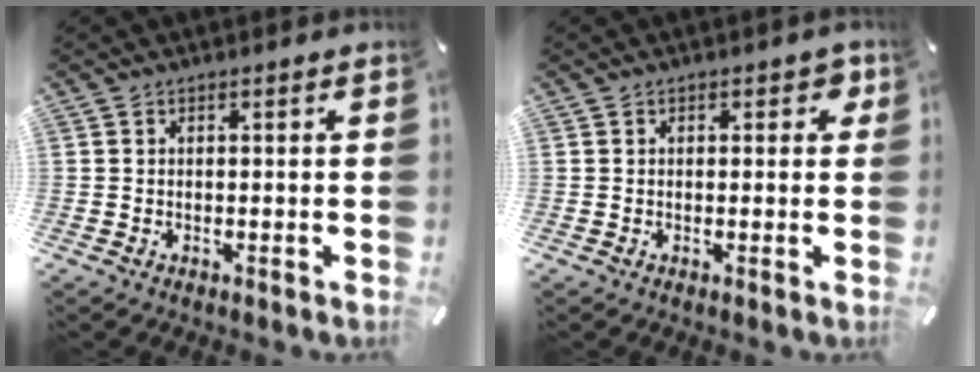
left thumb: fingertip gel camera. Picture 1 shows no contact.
{"total": 2.2, "force": [0.6, 1.4, 1.5], "torque": [-0.008, -0.001, 0.004]}